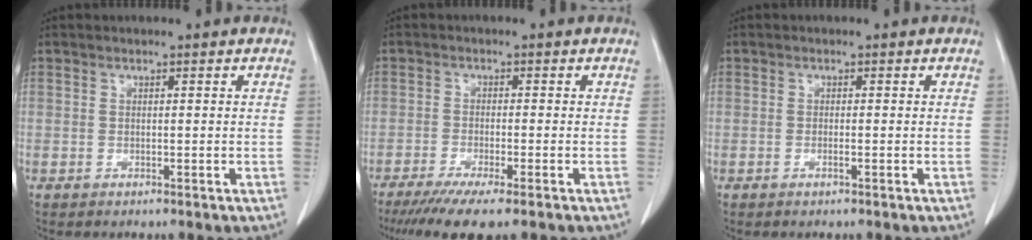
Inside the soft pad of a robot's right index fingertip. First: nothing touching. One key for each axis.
{"total": 8.0, "fx": -5.9, "fy": 0.4, "fz": 5.4, "tx": -0.082, "ty": -0.018, "tz": -0.094}
{"total": 0.7, "fx": -0.3, "fy": -0.1, "fz": 0.6, "tx": -0.011, "ty": 0.000, "tz": -0.005}